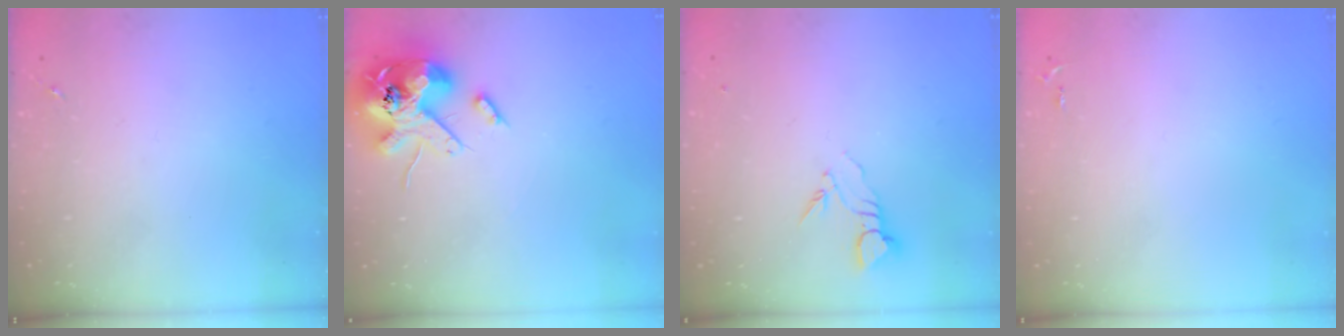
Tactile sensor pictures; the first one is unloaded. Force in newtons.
{"total": 15.3, "press": 15.1, "slide": 2.5}
{"total": 3.8, "press": 3.8, "slide": 0.2}
{"total": 2.5, "press": 2.5, "slide": 0.3}